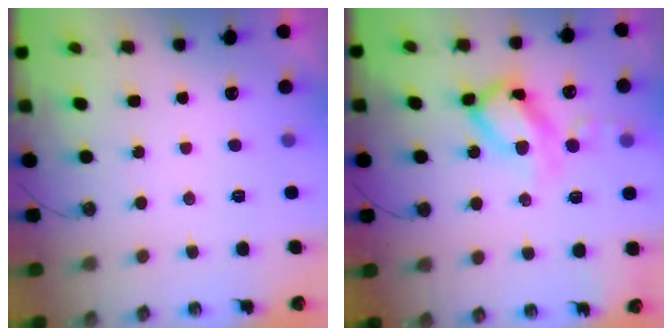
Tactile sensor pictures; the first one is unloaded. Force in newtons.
{"total": 15.2, "press": 15.2, "slide": 1.3}